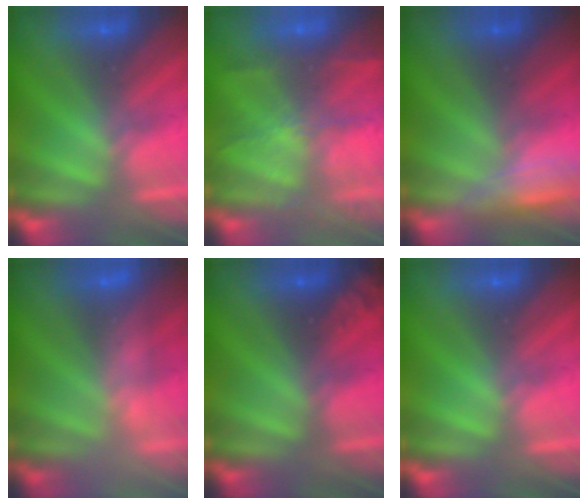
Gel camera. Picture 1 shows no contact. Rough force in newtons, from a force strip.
{"total": 8.0}
{"total": 2.9}
{"total": 2.5}
{"total": 2.3}
{"total": 0.0}